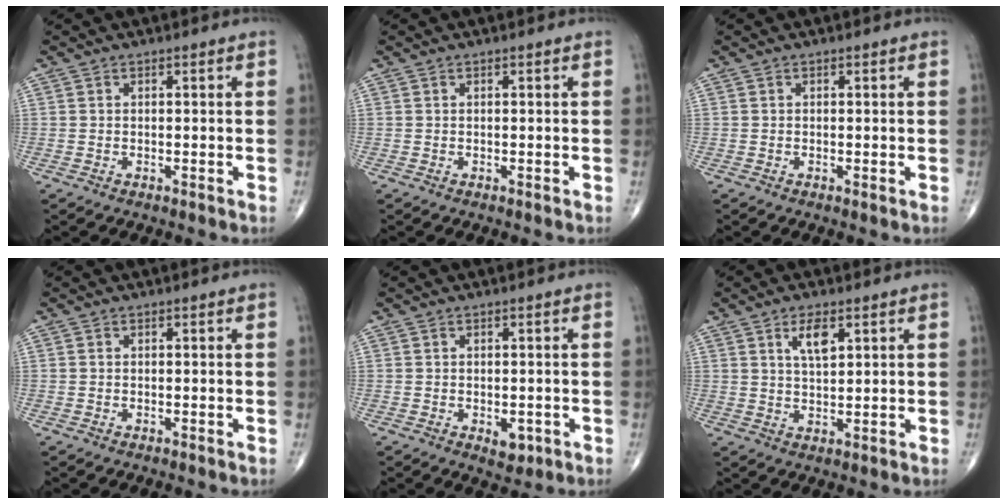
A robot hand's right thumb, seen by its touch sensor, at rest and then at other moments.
{"total": 0.0}
{"total": 0.0}
{"total": 0.0}
{"total": 3.0, "force": [-1.0, 1.8, 2.2], "torque": [-0.017, -0.002, -0.007]}
{"total": 4.9, "force": [2.3, 2.0, 3.8], "torque": [-0.062, -0.013, 0.043]}